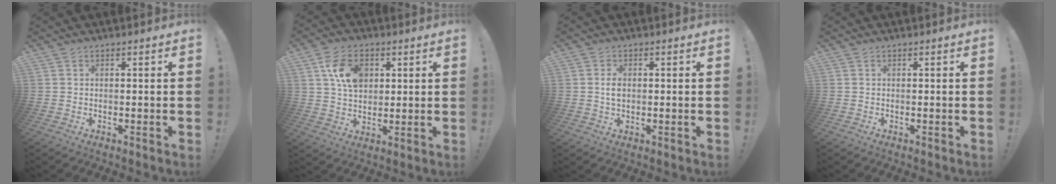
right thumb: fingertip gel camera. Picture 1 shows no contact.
{"total": 11.2, "force": [4.0, 8.0, 6.8], "torque": [-0.102, 0.002, 0.078]}
{"total": 3.2, "force": [0.0, 2.1, 2.5], "torque": [-0.034, 0.000, -0.003]}
{"total": 0.0}